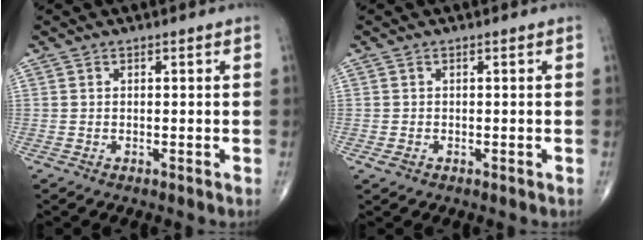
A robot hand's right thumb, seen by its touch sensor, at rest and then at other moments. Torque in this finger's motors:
{"motor_torque": [0.26, 0.48, -0.29, -0.22, -0.01]}